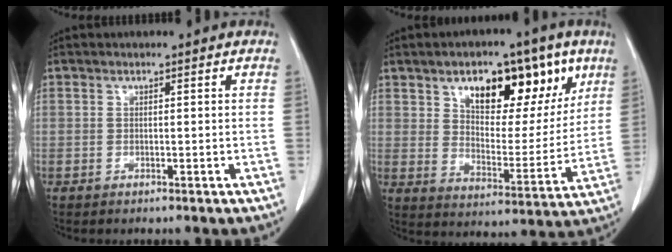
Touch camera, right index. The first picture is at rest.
{"total": 15.8, "force": [8.2, 7.1, 11.5], "torque": [-0.150, 0.008, 0.130]}